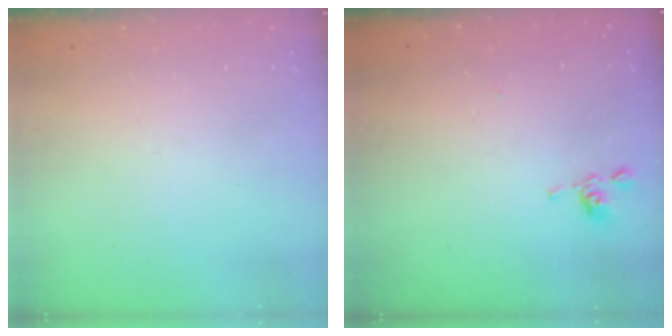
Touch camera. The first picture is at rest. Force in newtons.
{"total": 5.5, "press": 5.5, "slide": 0.2}